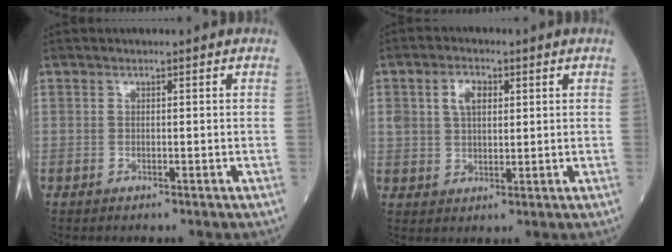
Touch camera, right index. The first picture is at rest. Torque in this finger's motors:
{"motor_torque": [0.18, 0.12, 0.09, 0.06]}